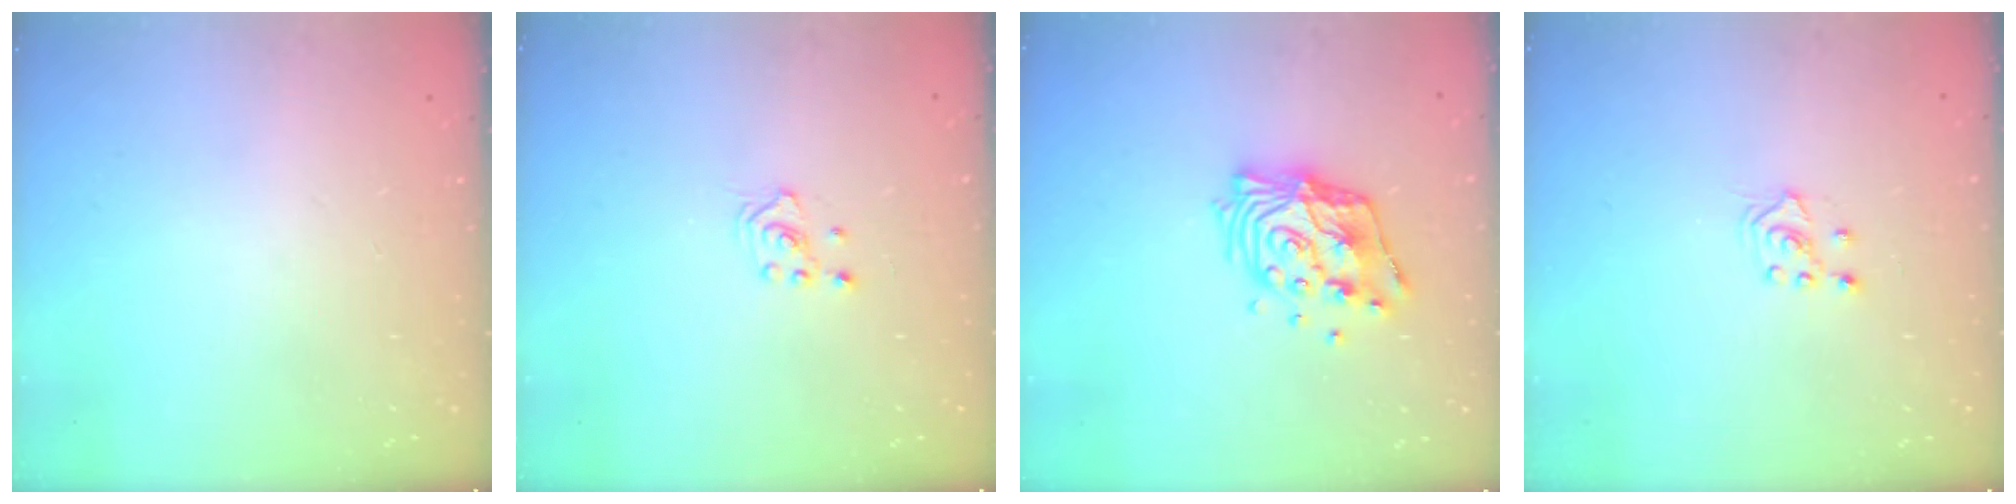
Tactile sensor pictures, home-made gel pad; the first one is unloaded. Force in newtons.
{"total": 2.0, "press": 2.0, "slide": 0.3}
{"total": 13.7, "press": 13.6, "slide": 1.5}
{"total": 3.1, "press": 3.0, "slide": 0.8}